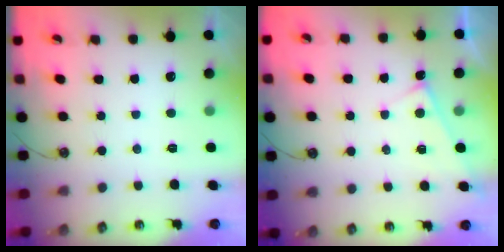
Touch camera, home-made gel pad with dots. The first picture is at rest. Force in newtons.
{"total": 5.1, "press": 5.1, "slide": 0.3}